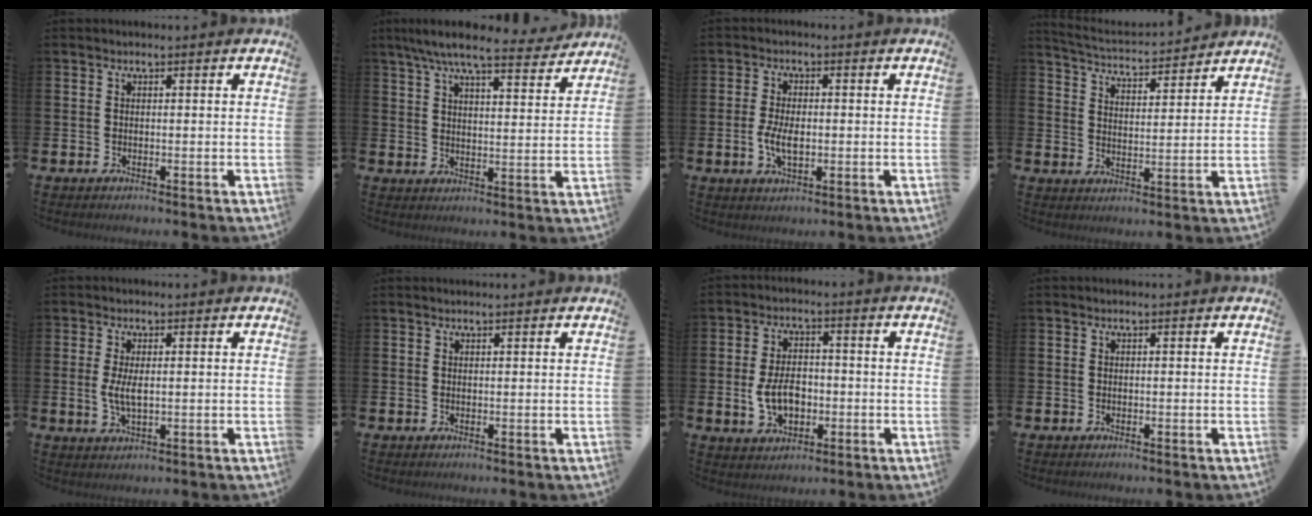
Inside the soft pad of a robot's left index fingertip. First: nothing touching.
{"total": 8.5, "force": [7.5, 1.2, 3.7], "torque": [-0.080, -0.035, 0.132]}
{"total": 4.3, "force": [-0.5, 2.2, 3.6], "torque": [-0.061, -0.001, -0.014]}
{"total": 4.2, "force": [4.2, 0.5, 0.1], "torque": [-0.024, -0.034, 0.070]}
{"total": 3.4, "force": [0.4, 1.3, 3.1], "torque": [-0.056, 0.003, 0.004]}
{"total": 0.5, "force": [0.5, 0.0, 0.1], "torque": [0.002, -0.001, 0.009]}
{"total": 5.8, "force": [-1.0, 3.8, 4.3], "torque": [-0.074, 0.003, -0.022]}
{"total": 0.0}